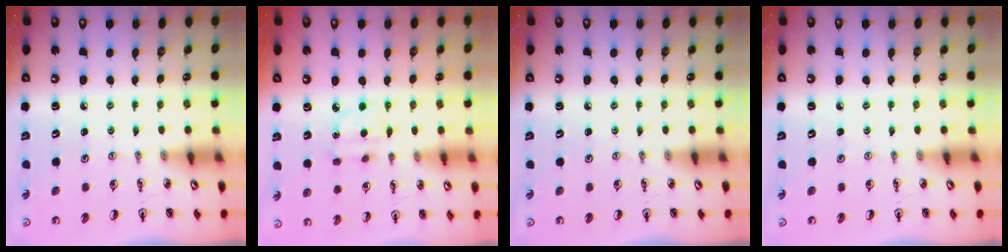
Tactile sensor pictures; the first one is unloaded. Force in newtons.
{"total": 6.4, "press": 6.4, "slide": 0.4}
{"total": 0.0}
{"total": 0.0}